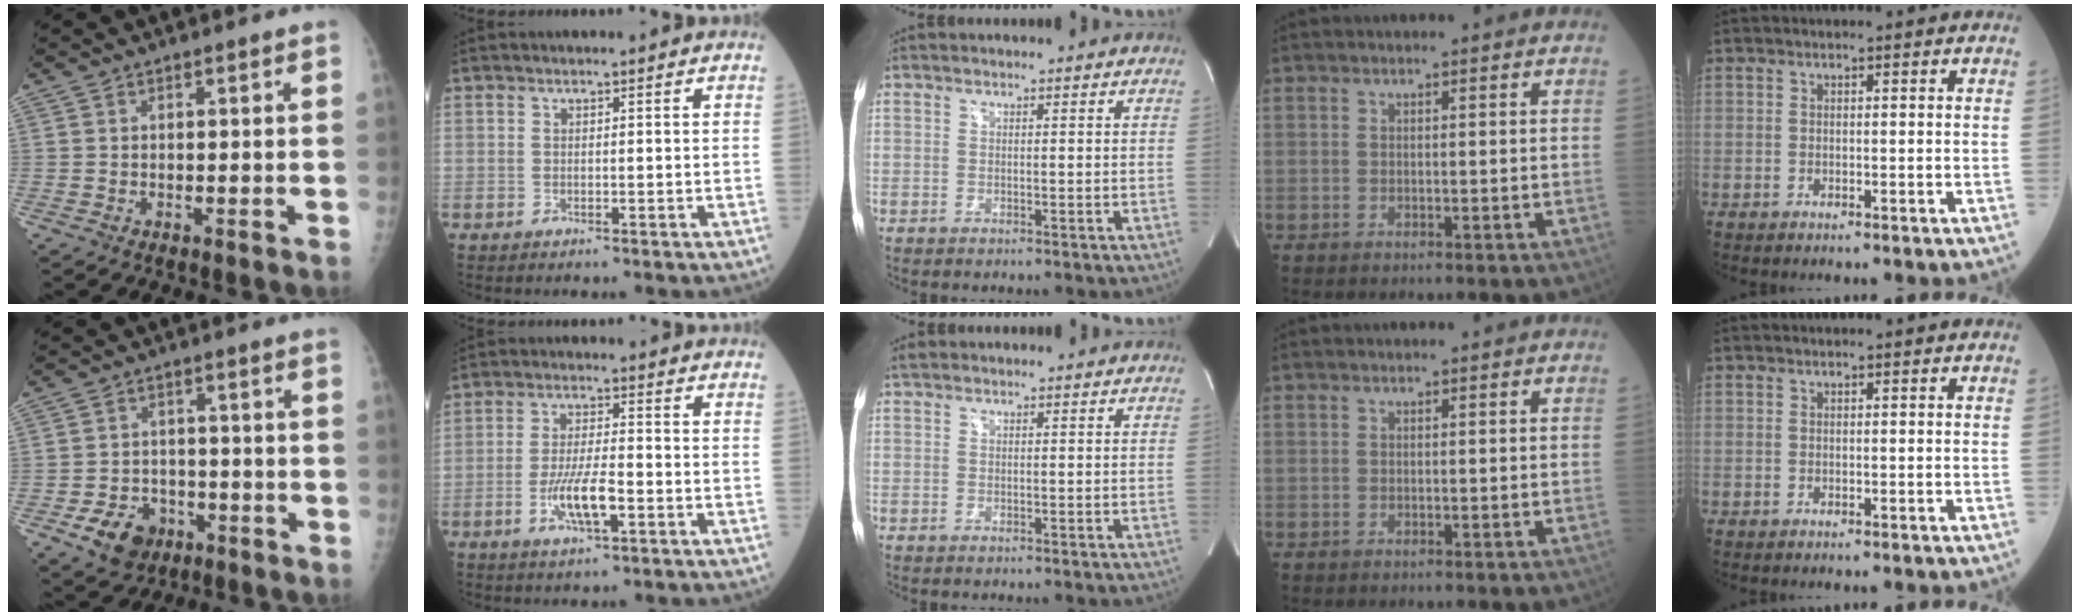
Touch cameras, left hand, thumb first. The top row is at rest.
{"thumb": {"total": 7.9, "force": [-3.9, 6.0, 3.3], "torque": [-0.037, 0.025, -0.056]}, "index": {"total": 6.7, "force": [-2.4, 1.3, 6.1], "torque": [-0.123, -0.005, -0.044]}, "middle": {"total": 0.7, "force": [0.6, 0.4, 0.2], "torque": [-0.011, 0.014, 0.014]}}